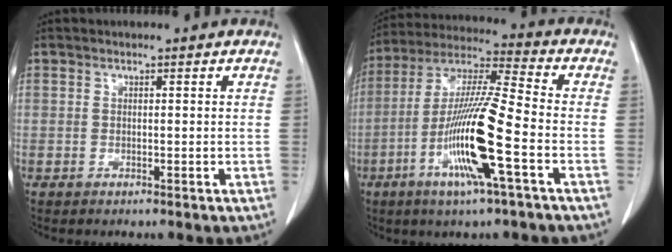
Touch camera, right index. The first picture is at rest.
{"total": 15.4, "force": [-5.2, 0.2, 14.5], "torque": [-0.290, -0.011, -0.103]}